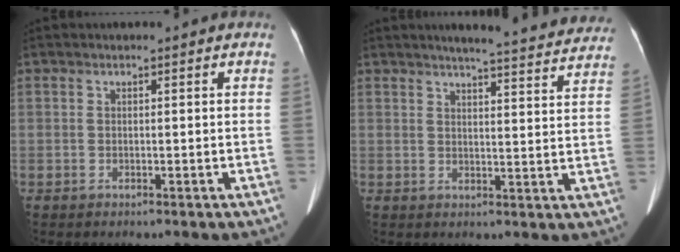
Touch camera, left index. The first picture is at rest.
{"total": 17.2, "force": [16.0, 1.5, 6.1], "torque": [-0.070, -0.030, 0.178]}